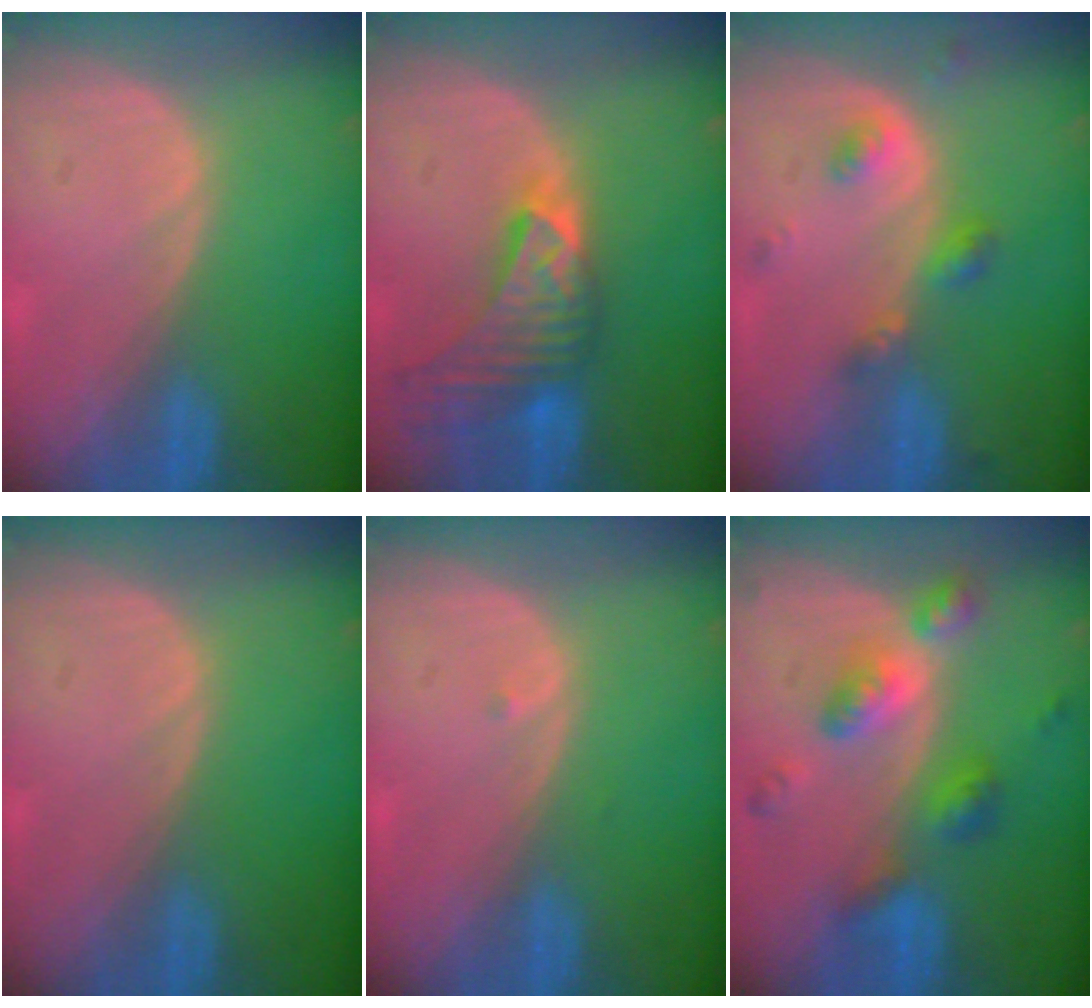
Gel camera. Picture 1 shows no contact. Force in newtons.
{"total": 9.0, "press": 8.1, "slide": 3.9}
{"total": 4.7, "press": 4.2, "slide": 2.1}
{"total": 0.0}
{"total": 0.5, "press": 0.4, "slide": 0.3}
{"total": 7.5, "press": 7.5, "slide": 0.6}